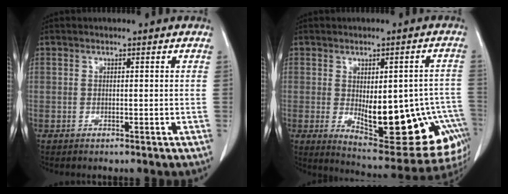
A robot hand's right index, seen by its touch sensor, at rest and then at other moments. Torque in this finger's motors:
{"motor_torque": [1.32, -0.82, 0.36, 0.15]}